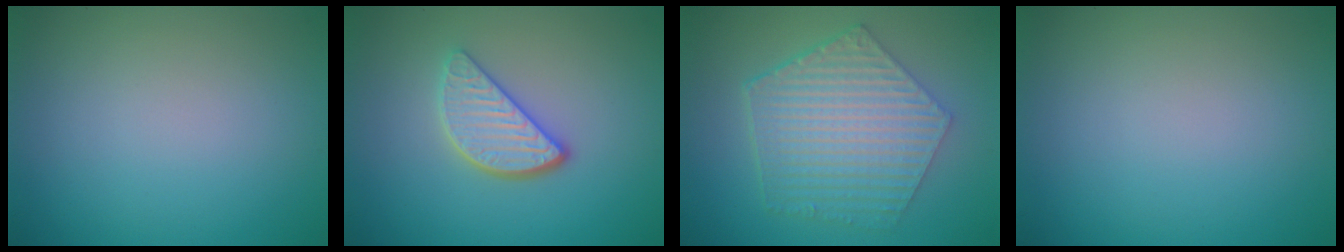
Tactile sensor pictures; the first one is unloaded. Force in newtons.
{"total": 3.4, "press": 2.9, "slide": 1.9}
{"total": 6.6, "press": 4.9, "slide": 4.4}
{"total": 0.0}